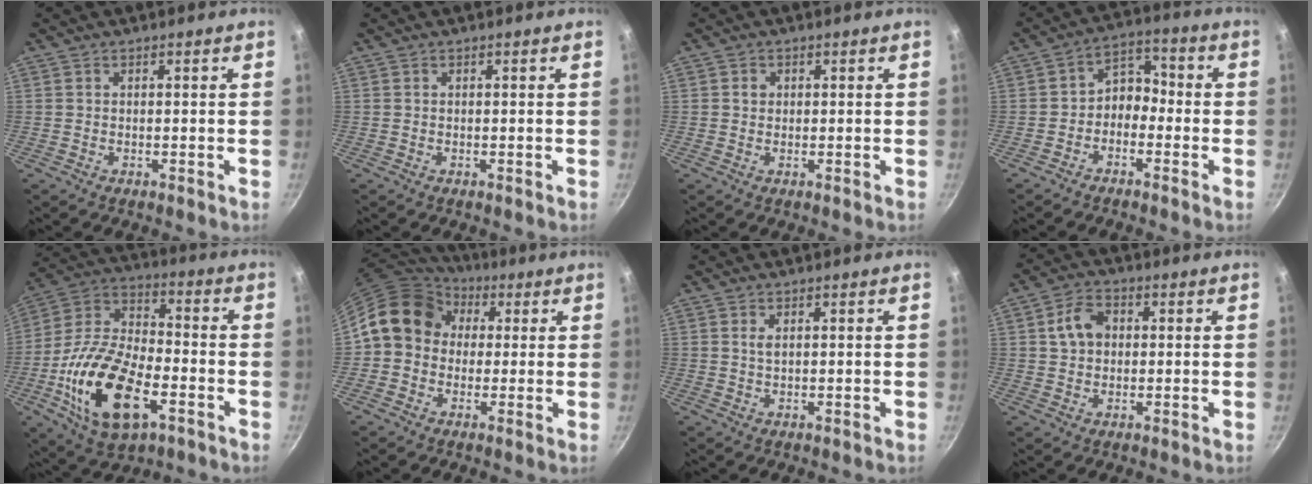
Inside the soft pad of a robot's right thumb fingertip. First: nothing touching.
{"total": 0.0}
{"total": 1.2, "force": [0.3, 1.1, 0.3], "torque": [-0.001, 0.001, 0.005]}
{"total": 6.5, "force": [-1.9, 4.8, 3.9], "torque": [-0.033, 0.040, -0.051]}
{"total": 21.5, "force": [-7.4, 10.8, 17.0], "torque": [-0.317, 0.027, -0.128]}
{"total": 13.7, "force": [1.5, 11.5, 7.2], "torque": [-0.122, 0.034, 0.016]}
{"total": 1.0, "force": [0.5, 0.3, 0.8], "torque": [-0.016, -0.002, 0.011]}
{"total": 6.1, "force": [1.1, 4.6, 3.8], "torque": [-0.060, 0.011, 0.015]}